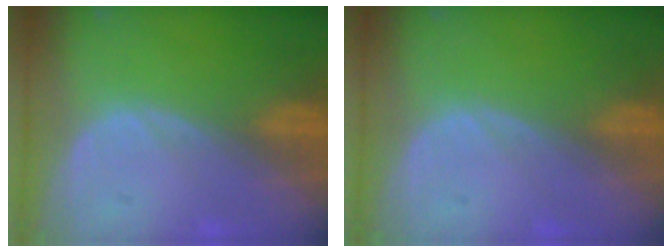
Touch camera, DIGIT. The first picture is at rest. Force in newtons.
{"total": 0.0}